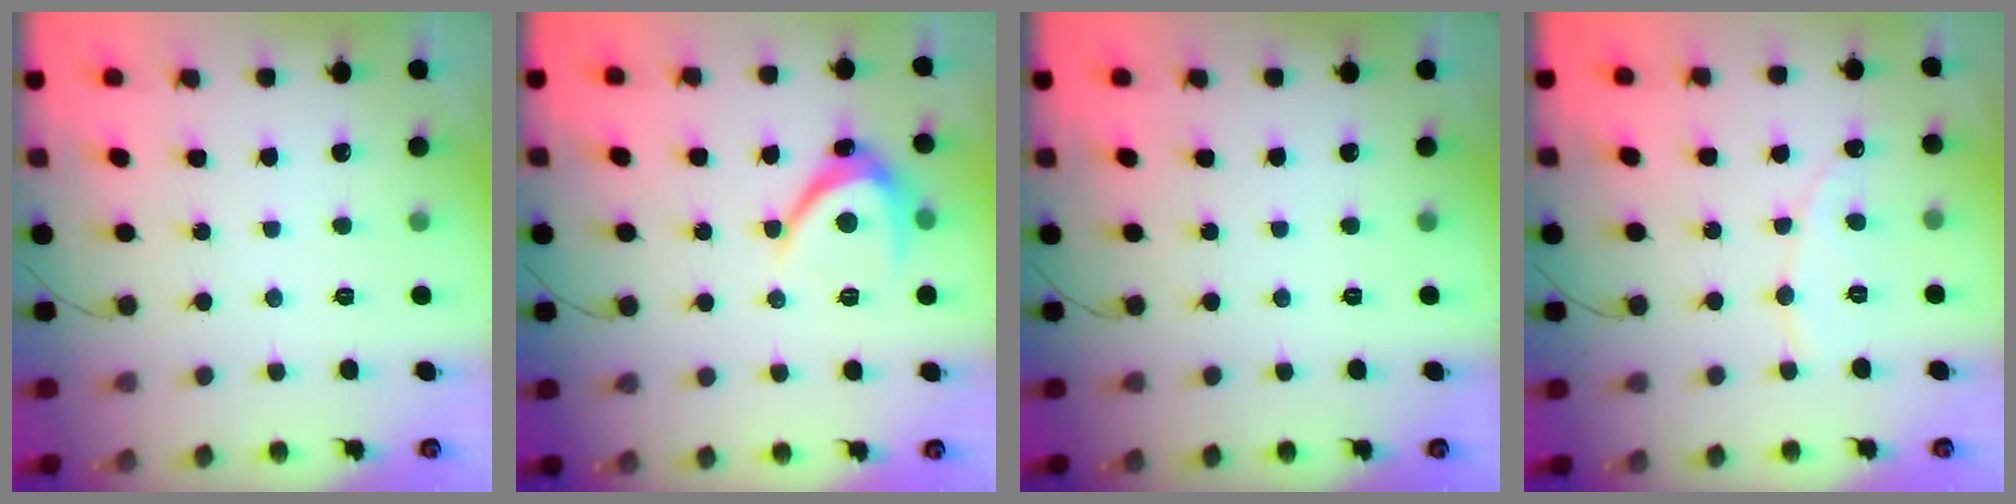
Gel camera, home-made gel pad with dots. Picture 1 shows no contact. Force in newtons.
{"total": 6.9, "press": 6.9, "slide": 0.7}
{"total": 0.0}
{"total": 6.4, "press": 6.4, "slide": 0.4}